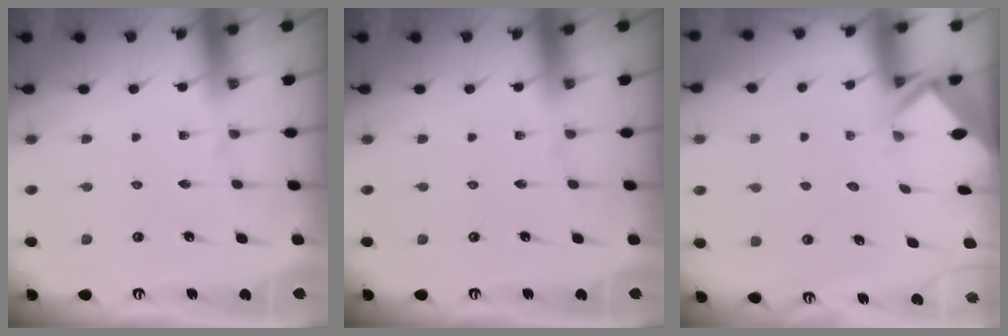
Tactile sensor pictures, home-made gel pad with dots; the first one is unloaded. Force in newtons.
{"total": 0.0}
{"total": 3.1, "press": 3.1, "slide": 0.2}